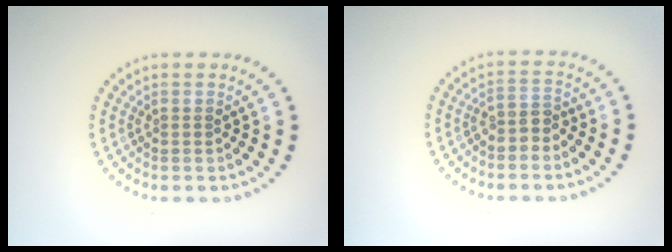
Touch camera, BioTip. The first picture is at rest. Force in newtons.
{"total": 1.8, "press": 1.5, "slide": 0.9}